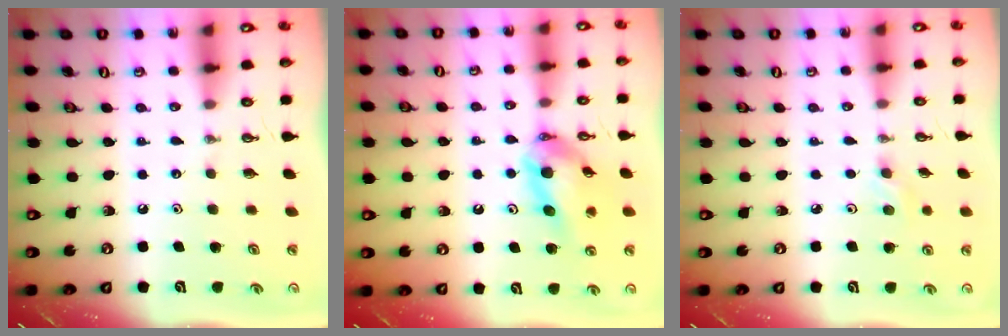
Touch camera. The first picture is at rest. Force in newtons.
{"total": 10.9, "press": 10.9, "slide": 1.2}
{"total": 2.6, "press": 2.5, "slide": 0.8}